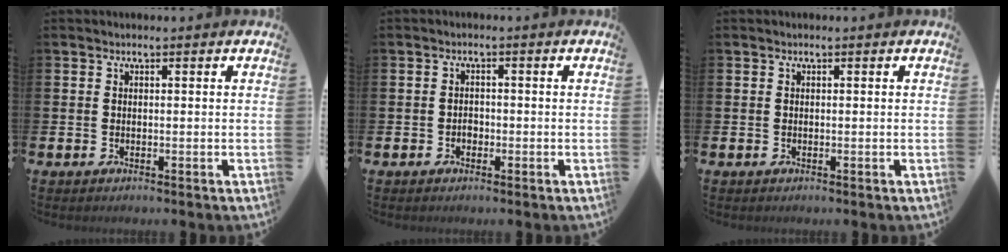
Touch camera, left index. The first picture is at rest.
{"total": 1.3, "force": [-0.6, 1.0, 0.5], "torque": [-0.009, 0.002, -0.013]}
{"total": 0.0}